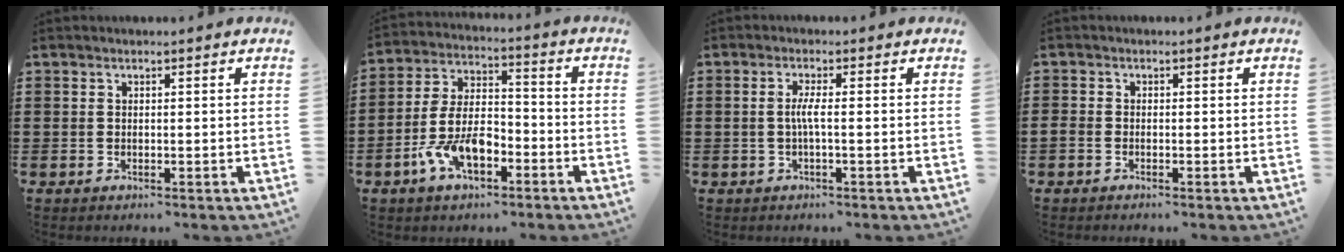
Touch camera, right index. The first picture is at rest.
{"total": 9.4, "force": [-4.2, 4.8, 6.9], "torque": [-0.153, 0.010, -0.081]}
{"total": 2.8, "force": [-0.6, 0.2, 2.7], "torque": [-0.065, -0.007, -0.017]}
{"total": 1.0, "force": [-0.8, 0.6, 0.3], "torque": [-0.008, 0.002, -0.017]}